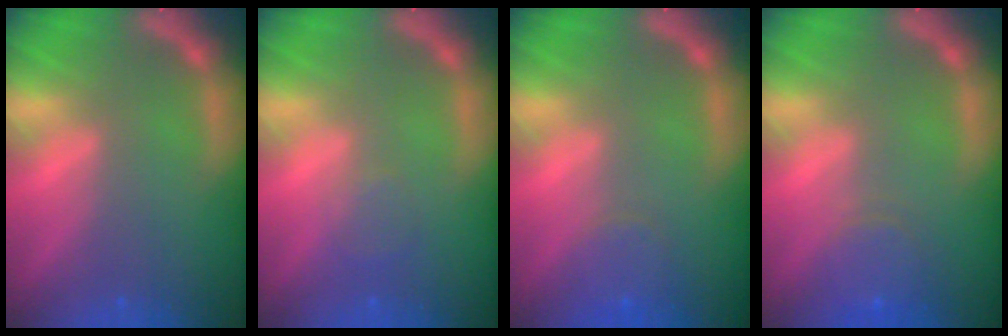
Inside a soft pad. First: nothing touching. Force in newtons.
{"total": 1.5}
{"total": 2.4}
{"total": 3.5}